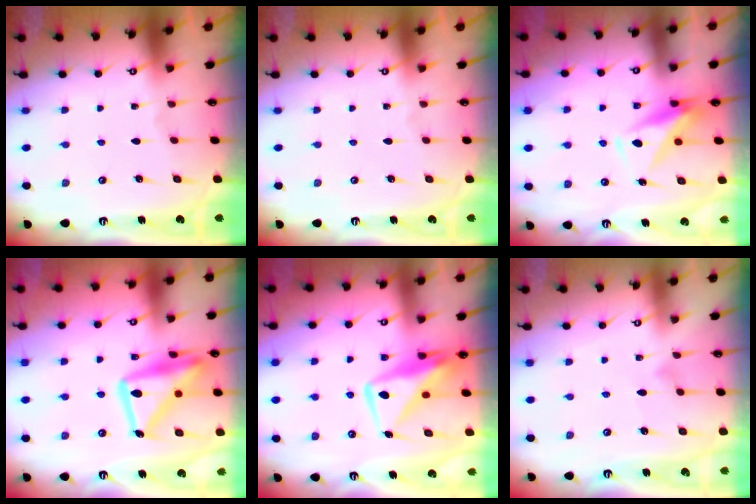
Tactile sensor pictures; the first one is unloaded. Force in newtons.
{"total": 0.0}
{"total": 9.3, "press": 9.2, "slide": 1.6}
{"total": 19.2, "press": 19.2, "slide": 1.8}
{"total": 11.0, "press": 10.9, "slide": 1.0}
{"total": 4.9, "press": 4.9, "slide": 0.4}